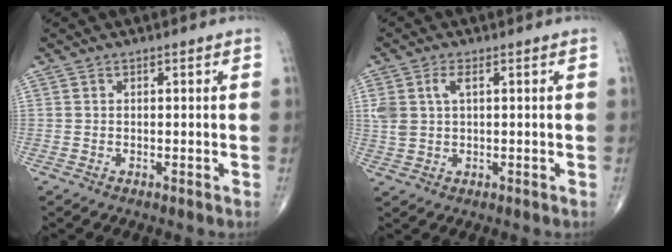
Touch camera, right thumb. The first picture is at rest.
{"total": 3.8, "force": [0.9, 2.2, 3.0], "torque": [-0.072, 0.009, 0.021]}